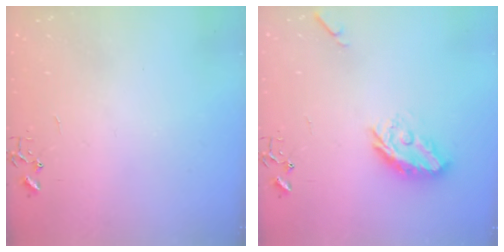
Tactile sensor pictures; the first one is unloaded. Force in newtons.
{"total": 11.7, "press": 11.7, "slide": 0.5}